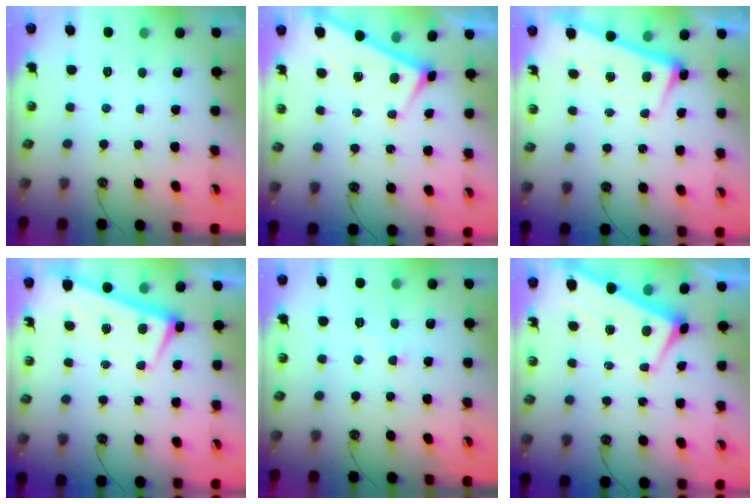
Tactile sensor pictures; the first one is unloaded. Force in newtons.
{"total": 3.2, "press": 3.2, "slide": 0.3}
{"total": 2.5, "press": 2.5, "slide": 0.7}
{"total": 1.2, "press": 0.8, "slide": 0.9}
{"total": 0.8, "press": 0.7, "slide": 0.4}
{"total": 2.8, "press": 2.6, "slide": 0.9}